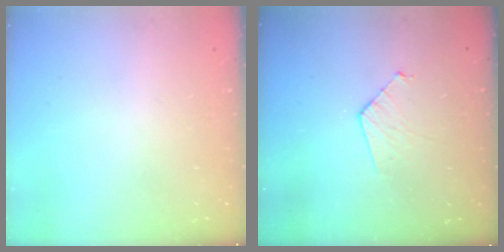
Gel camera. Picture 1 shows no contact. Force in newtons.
{"total": 5.8, "press": 5.8, "slide": 0.5}